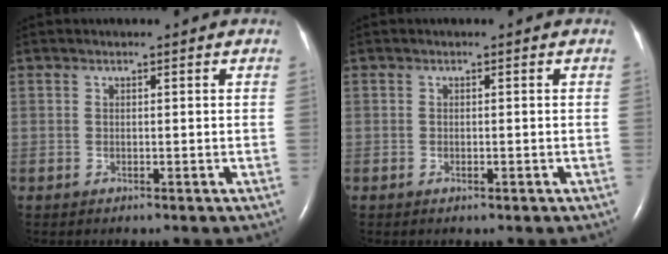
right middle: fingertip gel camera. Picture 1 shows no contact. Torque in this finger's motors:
{"motor_torque": [-0.03, -0.03, -0.08, -0.01]}